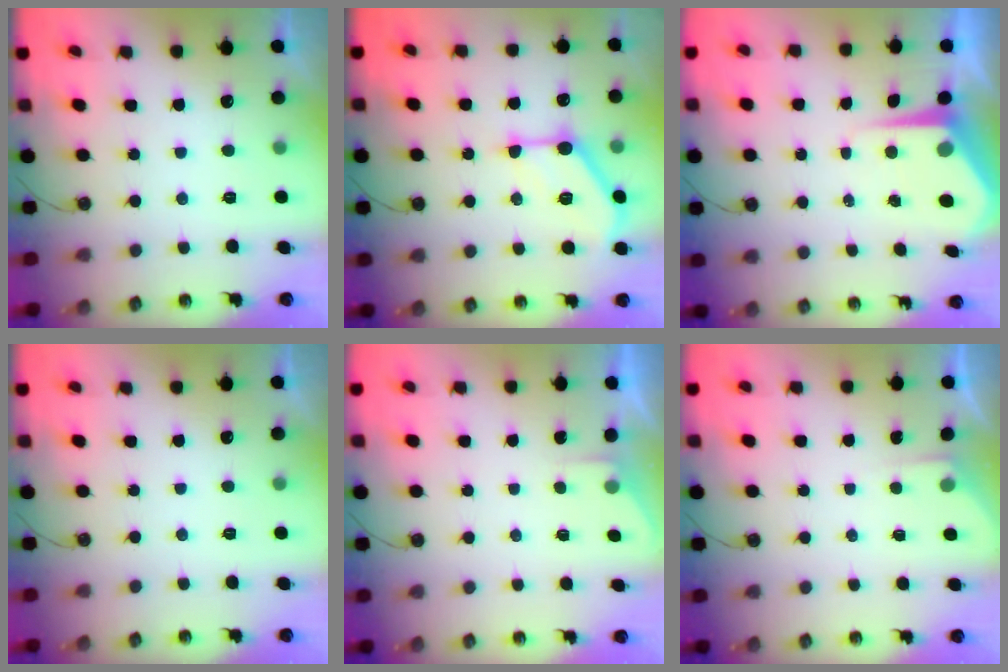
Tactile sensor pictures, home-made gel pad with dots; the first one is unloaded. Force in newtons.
{"total": 13.0, "press": 13.0, "slide": 0.5}
{"total": 7.6, "press": 7.5, "slide": 0.8}
{"total": 0.0}
{"total": 1.8, "press": 1.8, "slide": 0.3}
{"total": 3.0, "press": 2.9, "slide": 0.5}